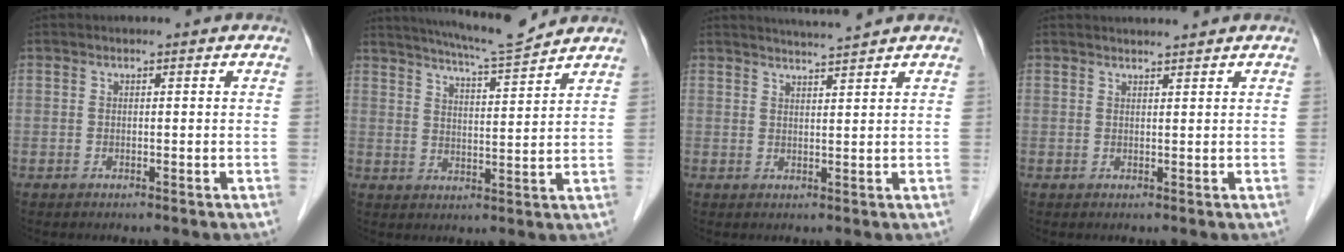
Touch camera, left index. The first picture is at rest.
{"total": 9.7, "force": [9.1, -0.8, 3.4], "torque": [-0.062, -0.001, 0.143]}
{"total": 3.7, "force": [3.5, -1.0, 0.7], "torque": [-0.013, 0.003, 0.061]}
{"total": 2.8, "force": [2.8, -0.1, 0.7], "torque": [-0.010, 0.013, 0.041]}